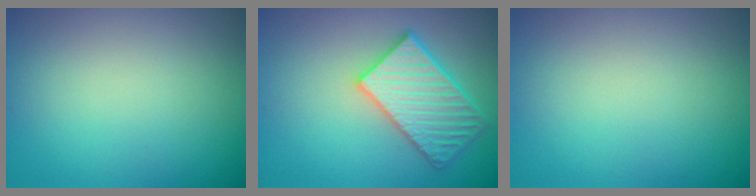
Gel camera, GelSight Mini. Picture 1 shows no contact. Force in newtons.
{"total": 4.8, "press": 4.3, "slide": 2.0}
{"total": 0.0}